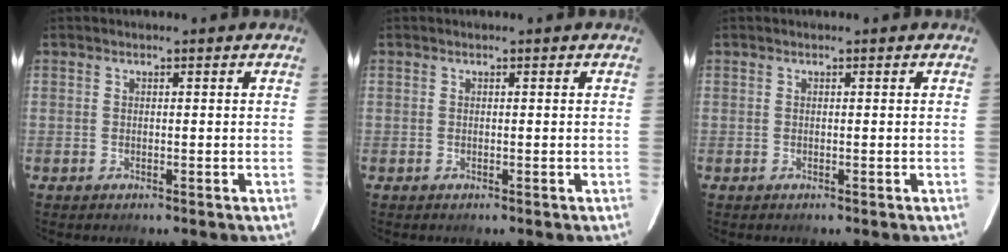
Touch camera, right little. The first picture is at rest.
{"total": 0.0}
{"total": 0.0}